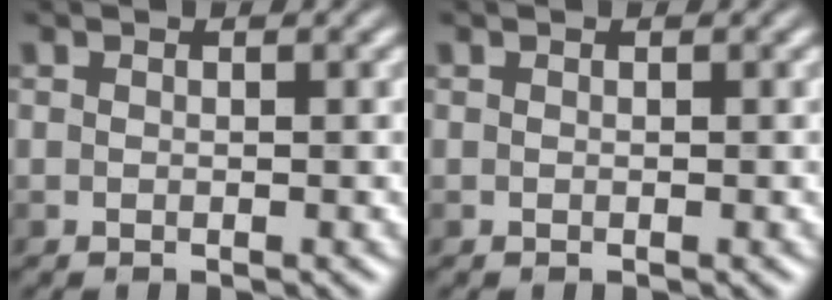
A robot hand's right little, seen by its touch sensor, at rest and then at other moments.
{"total": 0.0}